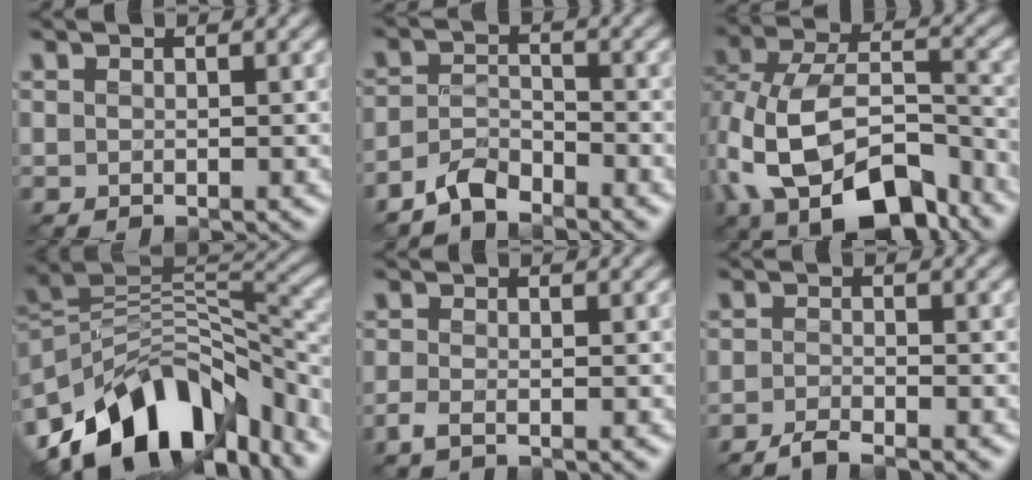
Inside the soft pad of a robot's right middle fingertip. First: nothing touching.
{"total": 3.0, "force": [-2.7, 0.9, 1.0], "torque": [-0.020, 0.010, -0.058]}
{"total": 12.0, "force": [-5.4, 6.7, 8.4], "torque": [-0.163, 0.000, -0.095]}
{"total": 12.7, "force": [-7.9, 6.9, 7.1], "torque": [-0.126, 0.018, -0.149]}
{"total": 1.1, "force": [-0.6, 0.4, 0.8], "torque": [-0.026, -0.002, -0.016]}
{"total": 1.4, "force": [-1.3, -0.1, 0.6], "torque": [-0.018, 0.000, -0.031]}